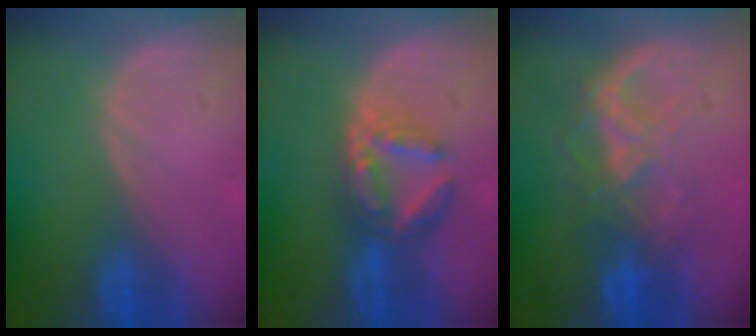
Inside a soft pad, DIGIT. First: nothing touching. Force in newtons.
{"total": 6.5, "press": 5.9, "slide": 2.8}
{"total": 6.4, "press": 6.4, "slide": 0.8}